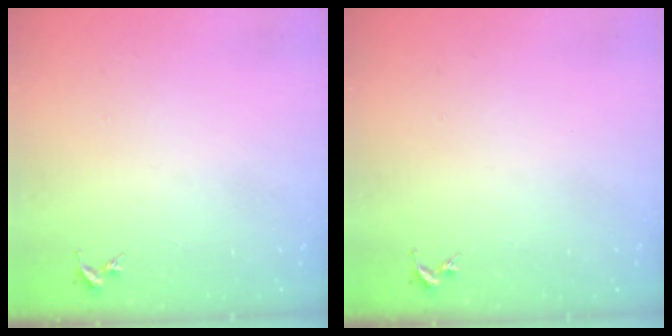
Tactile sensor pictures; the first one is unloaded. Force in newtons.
{"total": 0.0}